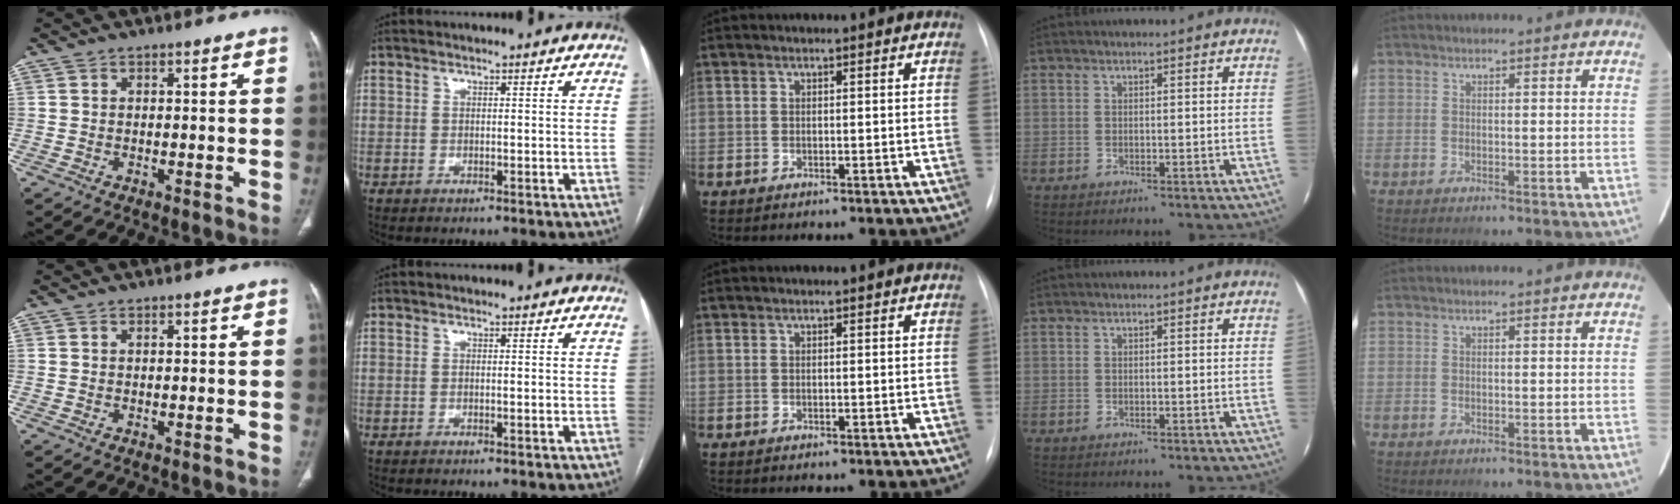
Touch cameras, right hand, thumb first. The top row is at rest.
{}